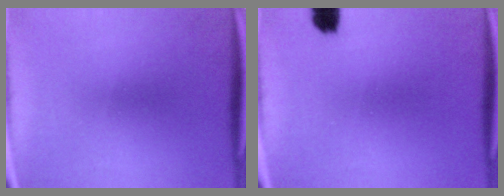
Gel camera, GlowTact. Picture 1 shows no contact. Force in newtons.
{"total": 2.7}